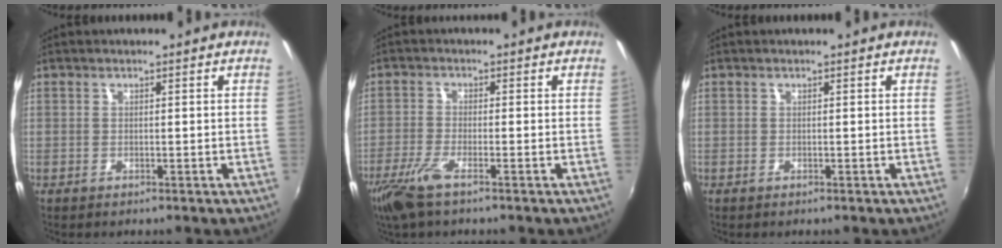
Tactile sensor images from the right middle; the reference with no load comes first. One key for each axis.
{"total": 6.3, "fx": -4.2, "fy": 0.9, "fz": 4.6, "tx": -0.112, "ty": -0.017, "tz": -0.083}
{"total": 0.0}